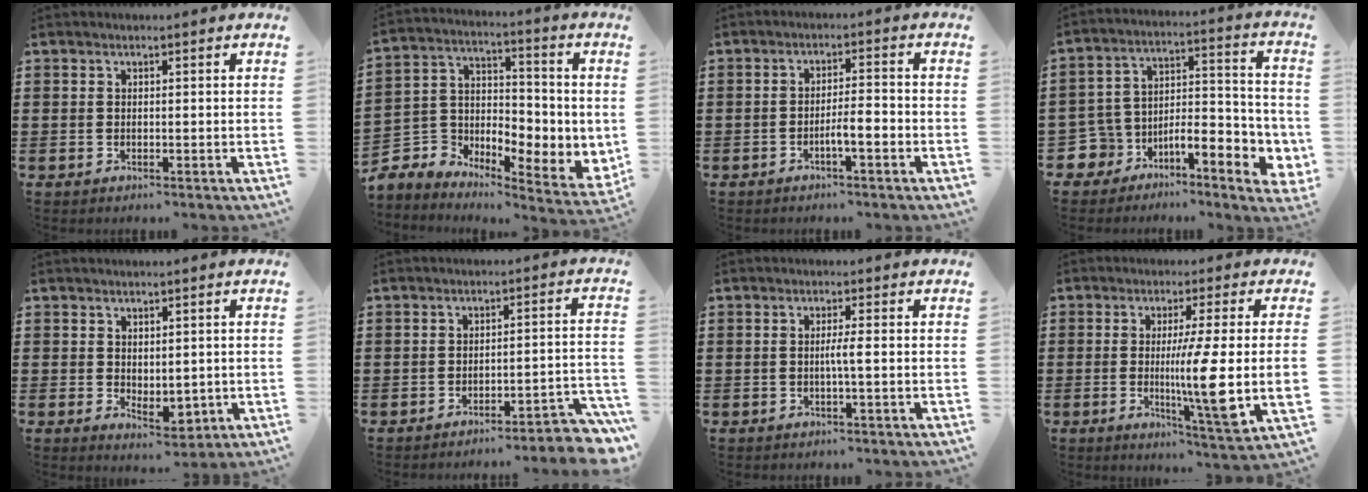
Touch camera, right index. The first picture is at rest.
{"total": 4.7, "force": [-1.4, 4.3, 1.3], "torque": [-0.059, -0.030, -0.027]}
{"total": 3.7, "force": [-1.8, 0.3, 3.2], "torque": [-0.056, 0.000, -0.033]}
{"total": 7.2, "force": [-4.2, 4.7, 3.6], "torque": [-0.078, -0.006, -0.075]}
{"total": 2.3, "force": [1.0, 1.7, 1.2], "torque": [-0.020, 0.002, 0.019]}
{"total": 3.9, "force": [-3.6, 0.0, 1.6], "torque": [-0.028, -0.009, -0.074]}
{"total": 2.2, "force": [-0.3, -0.2, 2.1], "torque": [-0.039, -0.005, -0.009]}
{"total": 10.4, "force": [-0.3, 0.1, 10.4], "torque": [-0.188, -0.028, -0.015]}